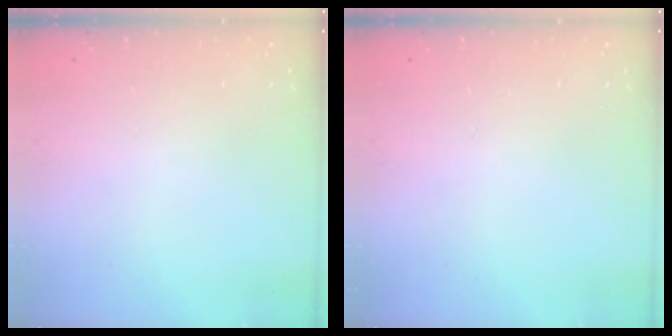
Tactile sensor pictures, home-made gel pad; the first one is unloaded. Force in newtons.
{"total": 0.0}